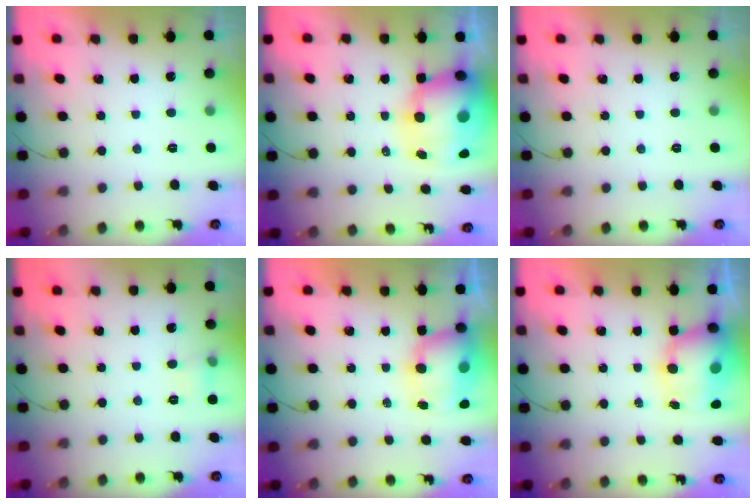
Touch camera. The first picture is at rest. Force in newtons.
{"total": 16.2, "press": 15.6, "slide": 4.3}
{"total": 0.0}
{"total": 5.6, "press": 5.4, "slide": 1.7}
{"total": 10.0, "press": 9.6, "slide": 2.7}
{"total": 9.3, "press": 9.0, "slide": 2.5}